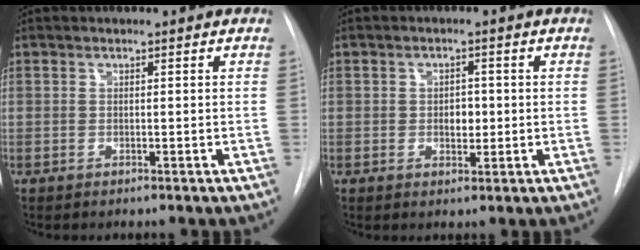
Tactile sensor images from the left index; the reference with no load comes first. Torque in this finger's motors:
{"motor_torque": [0.62, -0.05, 0.04, 0.01]}